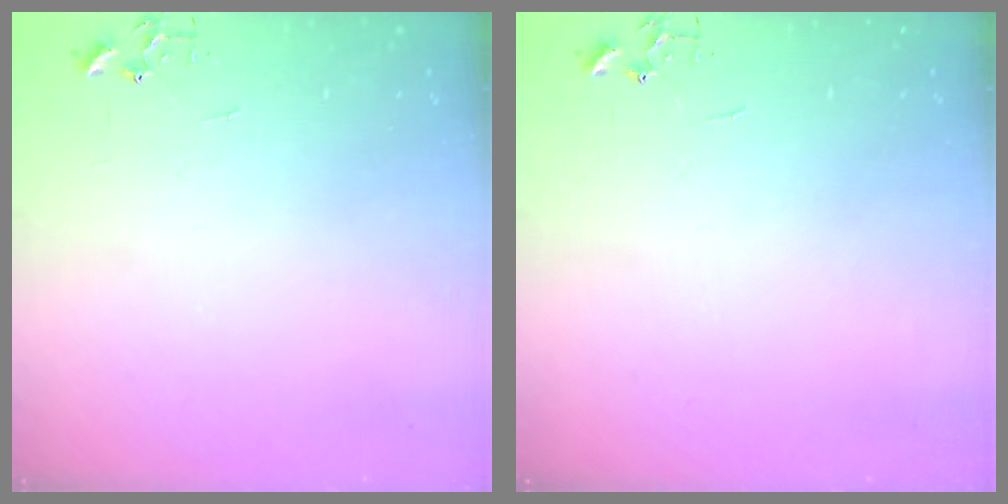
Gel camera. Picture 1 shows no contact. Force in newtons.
{"total": 0.0}